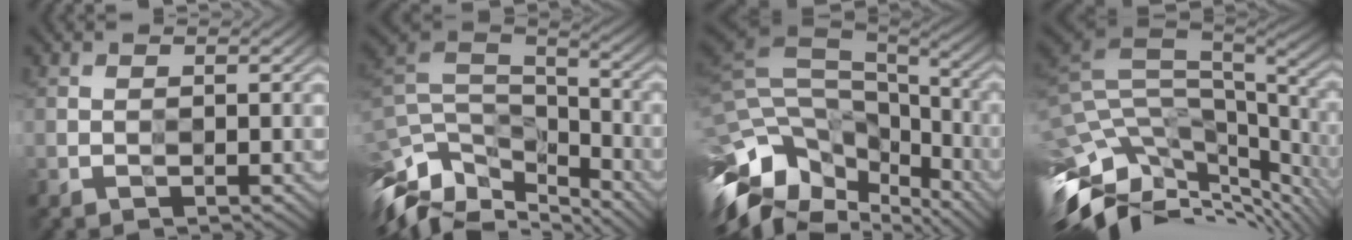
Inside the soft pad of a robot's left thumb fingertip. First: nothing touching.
{"total": 12.9, "force": [-7.8, 6.2, 8.2], "torque": [-0.229, -0.011, -0.135]}
{"total": 14.3, "force": [-5.9, 7.9, 10.4], "torque": [-0.246, -0.015, -0.081]}
{"total": 14.4, "force": [-2.5, 6.4, 12.6], "torque": [-0.271, -0.012, -0.032]}